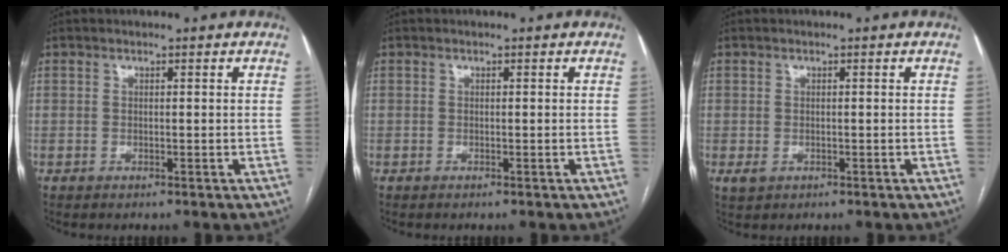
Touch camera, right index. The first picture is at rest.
{"total": 0.0}
{"total": 1.4, "force": [-0.4, 1.1, 0.8], "torque": [-0.015, 0.000, 0.000]}